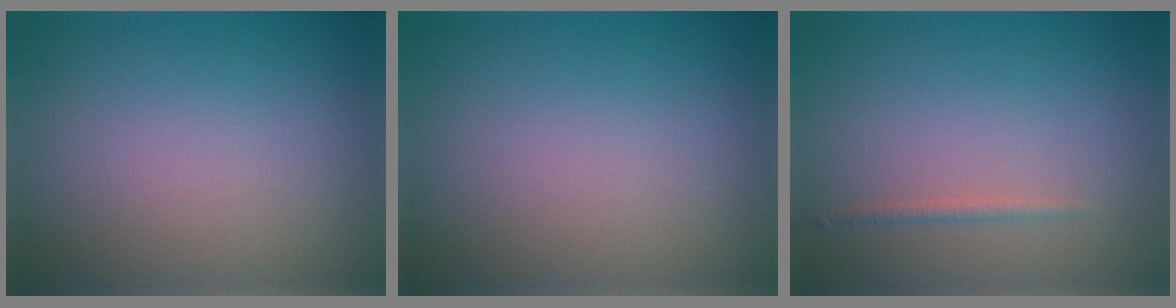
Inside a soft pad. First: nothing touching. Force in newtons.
{"total": 0.0}
{"total": 0.8, "press": 0.8, "slide": 0.0}